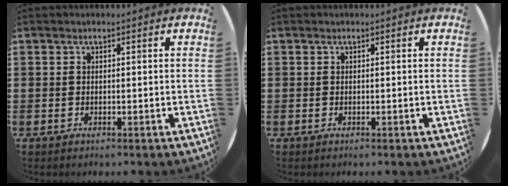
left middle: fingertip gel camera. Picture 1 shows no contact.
{"total": 0.0}